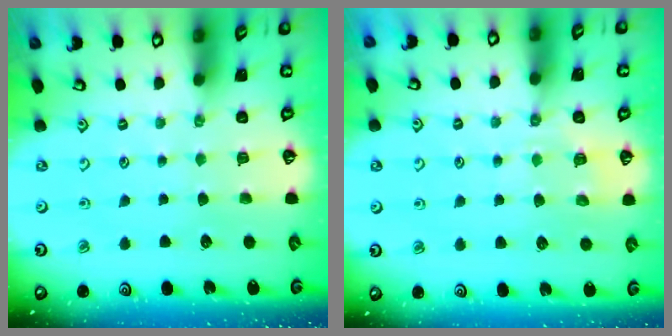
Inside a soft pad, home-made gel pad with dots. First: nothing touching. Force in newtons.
{"total": 5.9, "press": 5.8, "slide": 1.0}